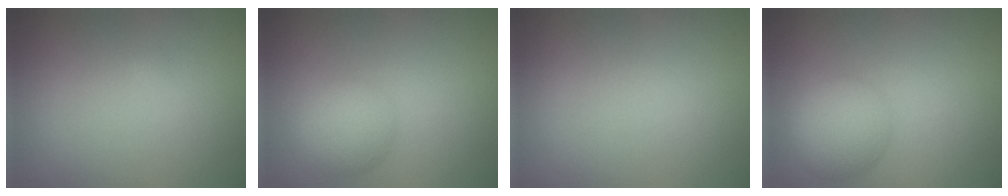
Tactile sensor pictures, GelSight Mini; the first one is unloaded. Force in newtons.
{"total": 3.4, "press": 3.4, "slide": 0.1}
{"total": 0.0}
{"total": 4.2, "press": 4.2, "slide": 0.2}